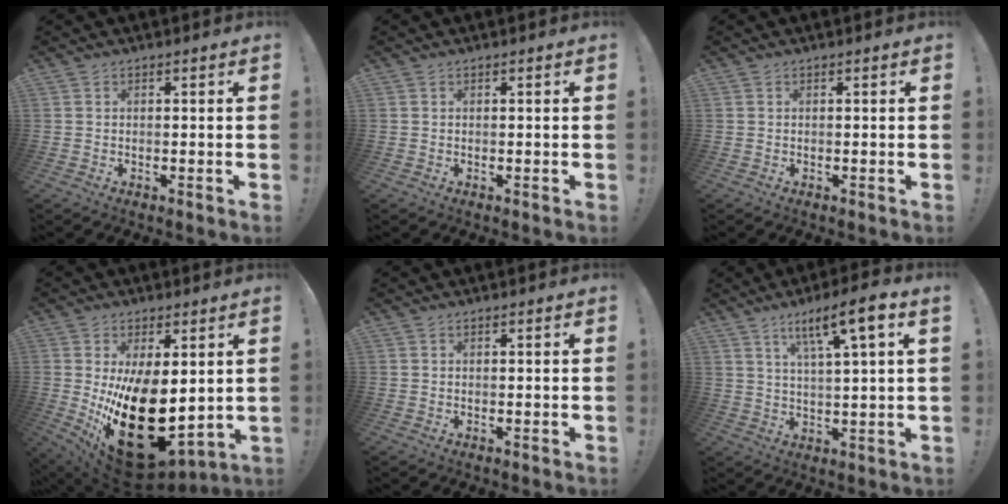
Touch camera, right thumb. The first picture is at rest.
{"total": 0.0}
{"total": 0.0}
{"total": 25.4, "force": [-2.6, 14.1, 21.0], "torque": [-0.336, -0.016, -0.009]}
{"total": 0.0}
{"total": 10.6, "force": [5.5, 0.9, 9.0], "torque": [-0.141, -0.023, 0.082]}